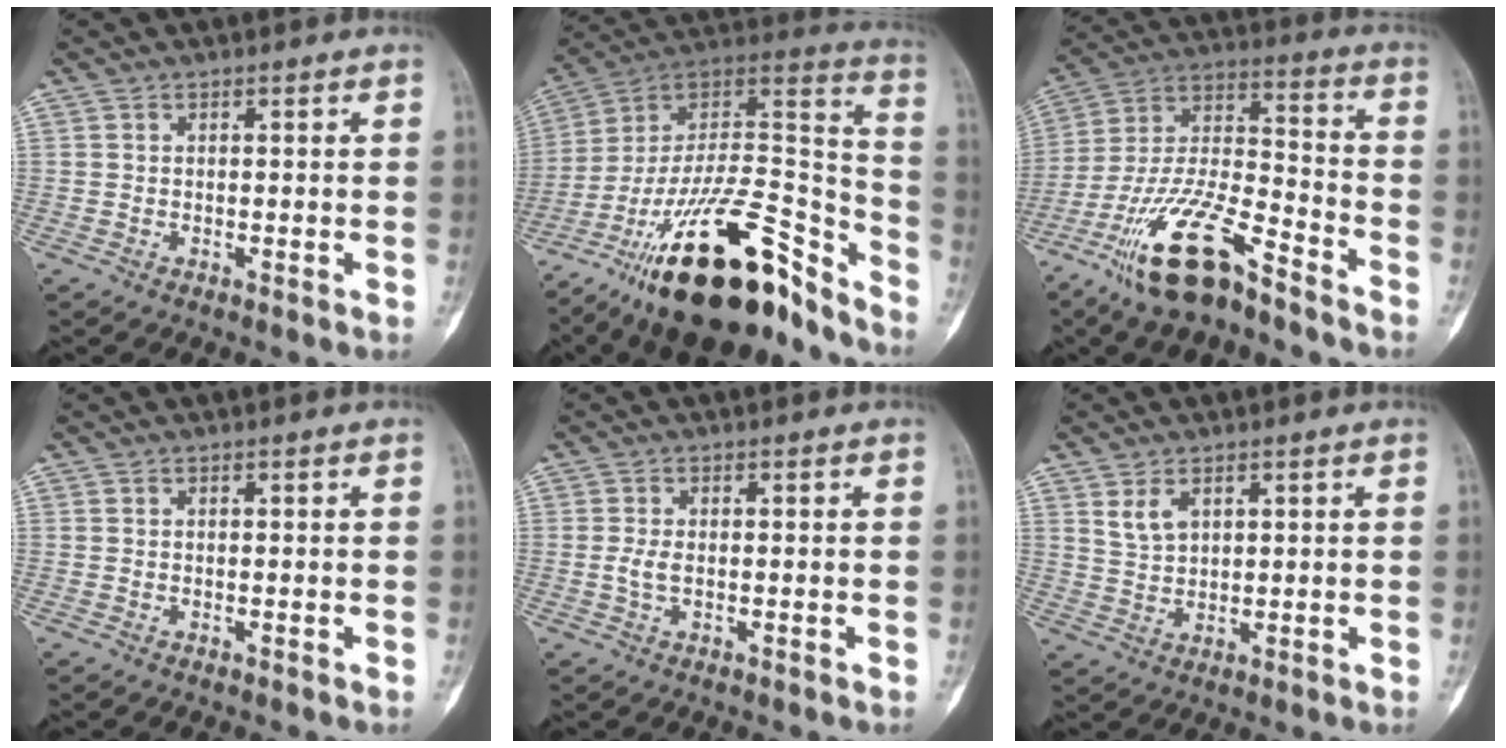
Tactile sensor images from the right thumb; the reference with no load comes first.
{"total": 31.4, "force": [-20.7, 10.9, 21.0], "torque": [-0.287, 0.099, -0.343]}
{"total": 18.5, "force": [-12.3, 5.3, 12.7], "torque": [-0.251, 0.070, -0.228]}
{"total": 0.0}
{"total": 2.0, "force": [-0.1, 1.0, 1.7], "torque": [-0.043, 0.000, -0.002]}
{"total": 3.8, "force": [2.0, 2.3, 2.4], "torque": [-0.038, -0.012, 0.046]}